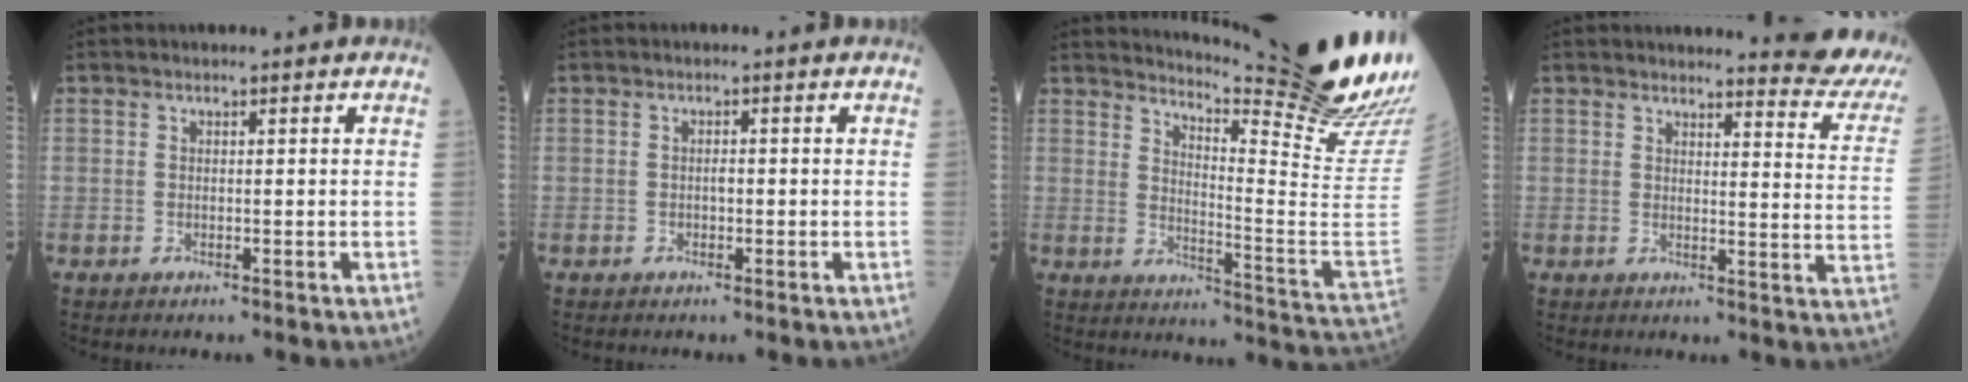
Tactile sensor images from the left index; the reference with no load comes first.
{"total": 0.9, "force": [-0.2, 0.5, 0.8], "torque": [-0.012, 0.003, -0.005]}
{"total": 23.8, "force": [20.5, -1.8, 11.9], "torque": [-0.183, -0.150, 0.259]}
{"total": 10.7, "force": [10.3, -0.4, 3.0], "torque": [-0.022, -0.083, 0.096]}